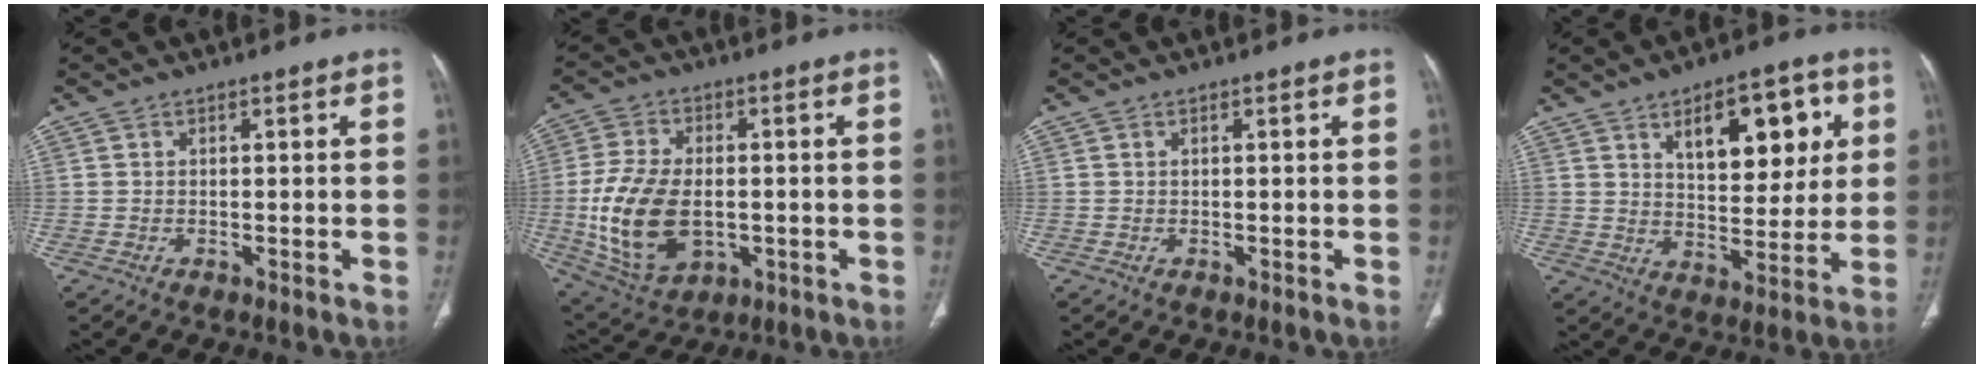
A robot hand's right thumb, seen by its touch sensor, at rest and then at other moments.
{"total": 16.2, "force": [-2.0, 9.9, 12.6], "torque": [-0.246, -0.003, -0.018]}
{"total": 0.0}
{"total": 15.0, "force": [5.9, 7.5, 11.5], "torque": [-0.117, -0.019, 0.091]}